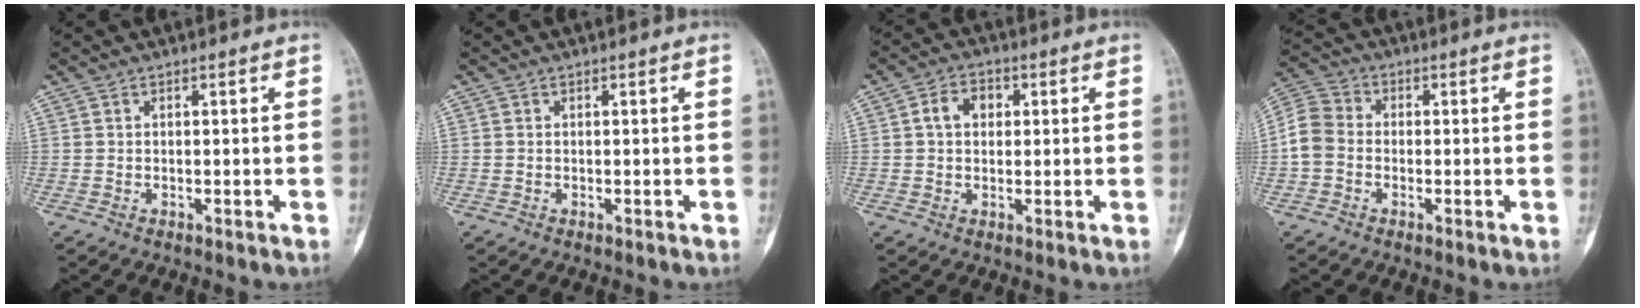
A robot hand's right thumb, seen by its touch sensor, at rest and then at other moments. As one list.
[{"total": 0.0}, {"total": 5.0, "force": [1.0, 3.7, 3.2], "torque": [-0.043, 0.011, 0.011]}, {"total": 6.4, "force": [-1.1, 5.3, 3.4], "torque": [-0.059, 0.019, -0.038]}]